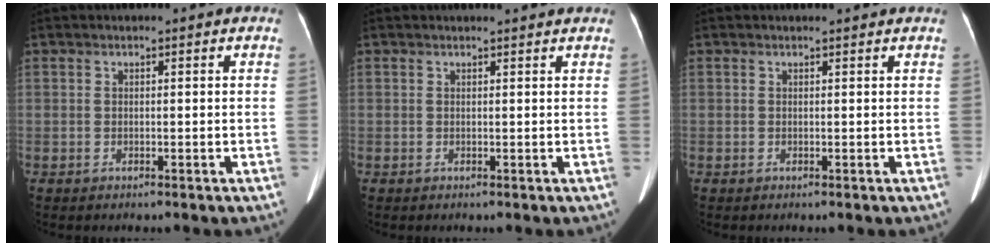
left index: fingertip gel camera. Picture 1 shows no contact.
{"total": 2.4, "force": [2.3, 0.3, 0.4], "torque": [-0.008, 0.020, 0.025]}
{"total": 1.2, "force": [1.2, 0.2, 0.1], "torque": [-0.010, 0.015, 0.015]}